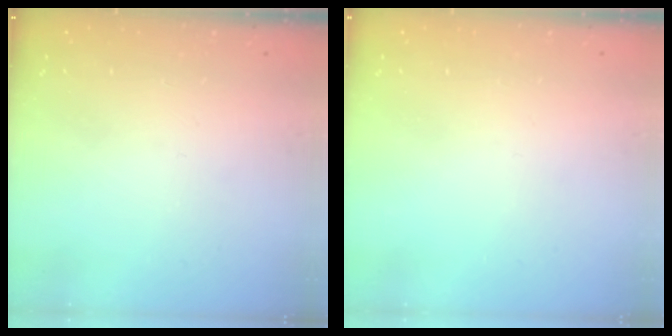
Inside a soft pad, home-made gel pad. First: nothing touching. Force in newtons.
{"total": 0.0}